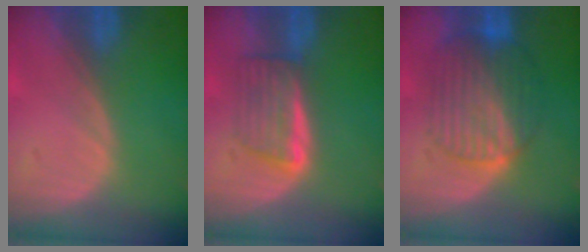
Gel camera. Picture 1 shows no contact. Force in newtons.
{"total": 5.8, "press": 5.2, "slide": 2.6}
{"total": 8.4, "press": 8.4, "slide": 0.5}